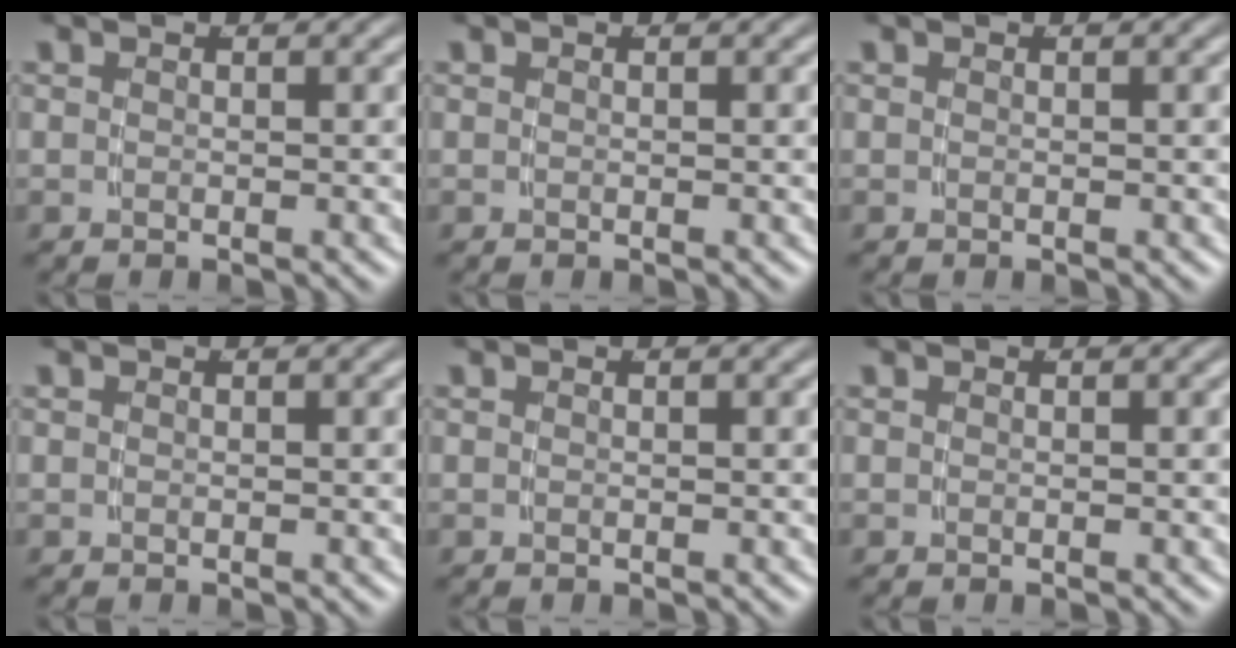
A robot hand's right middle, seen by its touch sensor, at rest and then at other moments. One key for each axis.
{"total": 0.0}
{"total": 0.0}
{"total": 0.0}
{"total": 0.0}
{"total": 0.0}